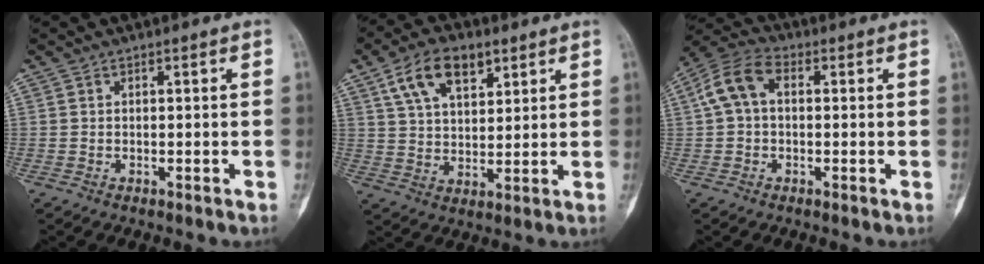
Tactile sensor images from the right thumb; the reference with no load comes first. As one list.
[{"total": 11.4, "force": [6.0, 6.2, 7.5], "torque": [-0.113, -0.014, 0.111]}, {"total": 7.8, "force": [1.0, 5.1, 5.8], "torque": [-0.116, 0.028, 0.010]}]